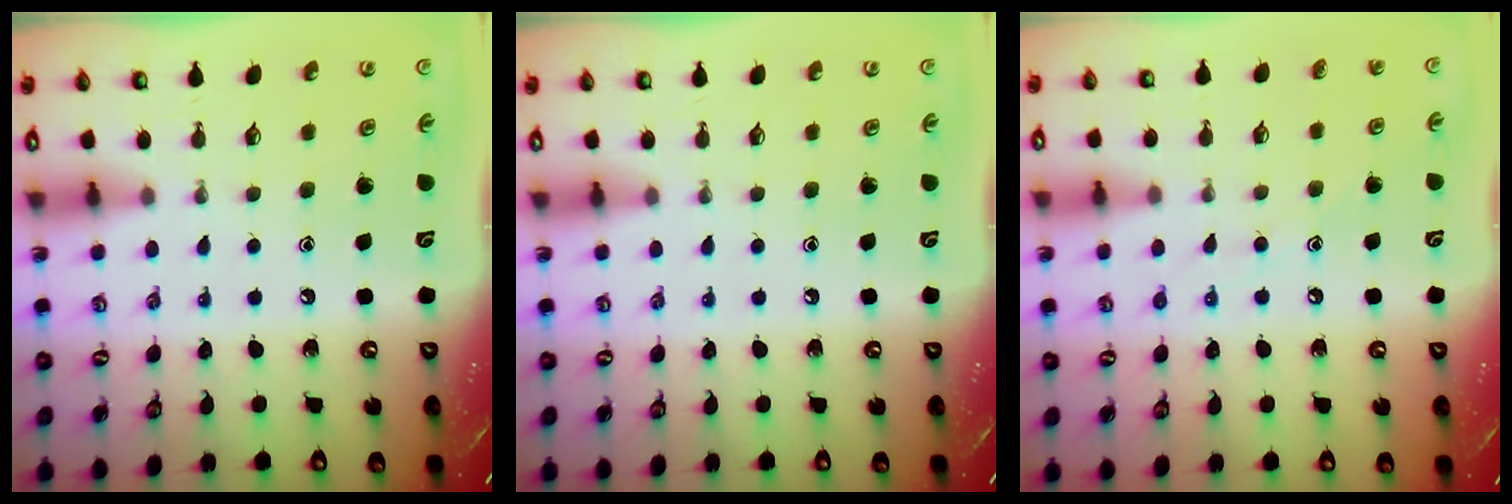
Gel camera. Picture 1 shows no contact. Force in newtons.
{"total": 0.0}
{"total": 7.3, "press": 7.2, "slide": 0.7}